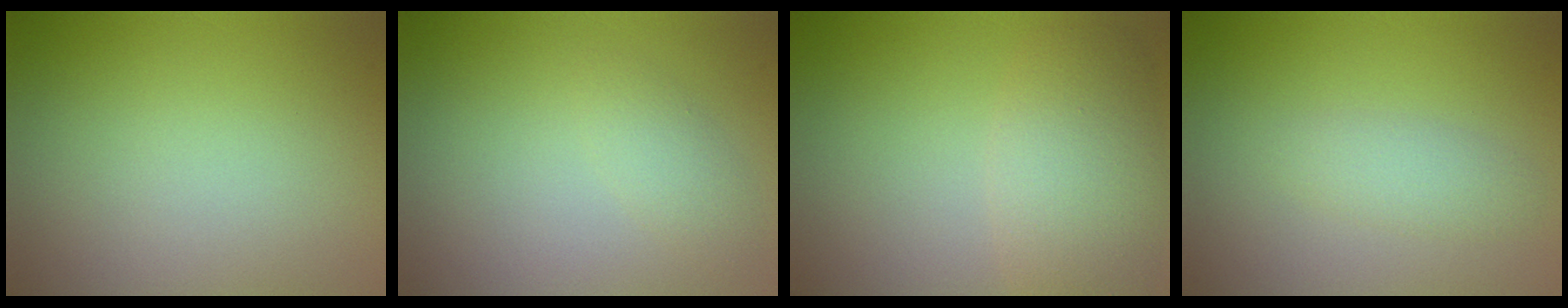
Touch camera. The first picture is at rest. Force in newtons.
{"total": 1.5, "press": 1.5, "slide": 0.1}
{"total": 4.8, "press": 4.8, "slide": 0.2}
{"total": 1.6, "press": 1.6, "slide": 0.1}